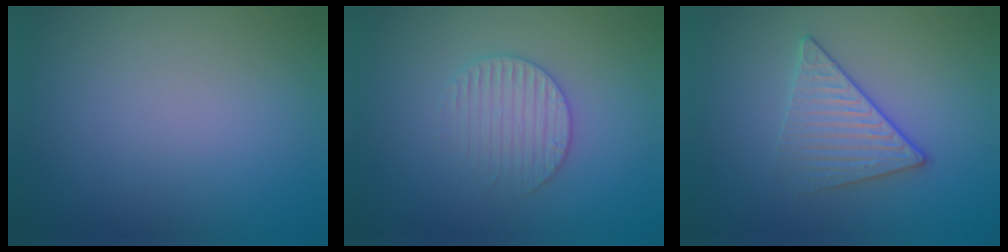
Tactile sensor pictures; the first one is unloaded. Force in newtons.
{"total": 2.8, "press": 2.7, "slide": 0.6}
{"total": 2.7, "press": 2.4, "slide": 1.2}